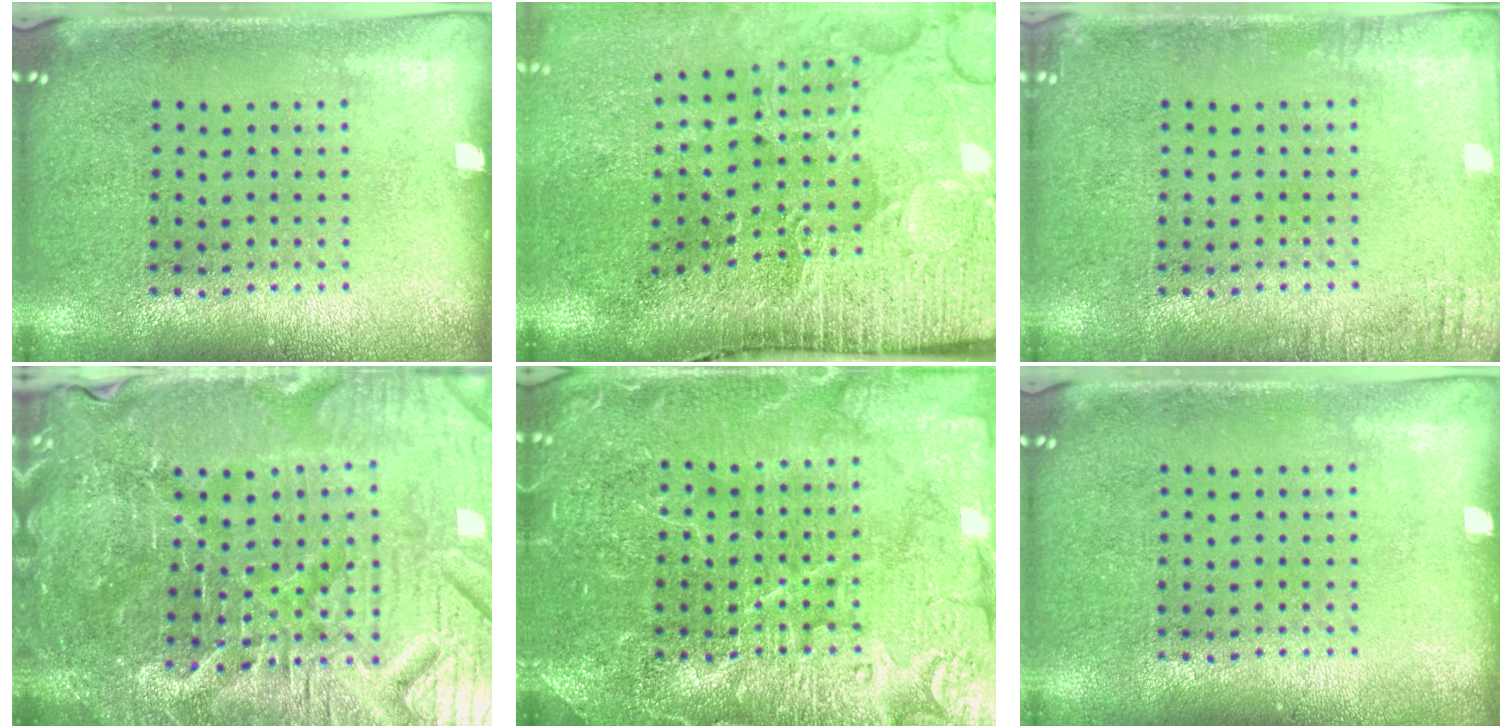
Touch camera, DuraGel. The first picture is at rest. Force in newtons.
{"total": 4.5, "press": 3.7, "slide": 2.5}
{"total": 1.5, "press": 1.5, "slide": 0.3}
{"total": 5.9, "press": 5.5, "slide": 2.1}
{"total": 7.1, "press": 7.1, "slide": 1.0}
{"total": 0.0}